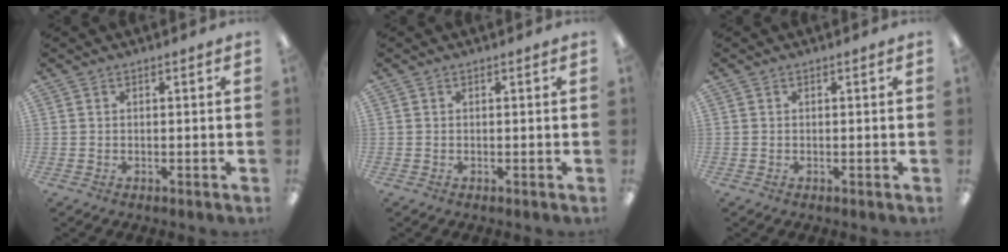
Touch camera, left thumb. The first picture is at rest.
{"total": 0.0}
{"total": 0.0}